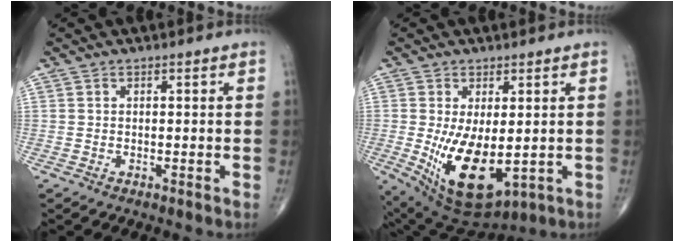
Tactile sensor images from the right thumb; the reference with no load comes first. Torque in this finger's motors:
{"motor_torque": [0.15, 1.48, 1.59, -0.02, 0.16]}